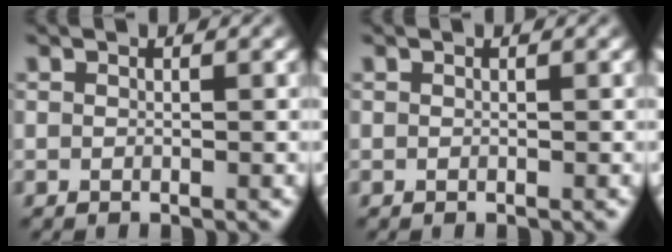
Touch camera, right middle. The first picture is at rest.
{"total": 0.0}